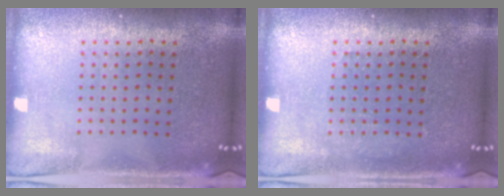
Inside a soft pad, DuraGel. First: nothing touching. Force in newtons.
{"total": 0.6, "press": 0.6, "slide": 0.1}